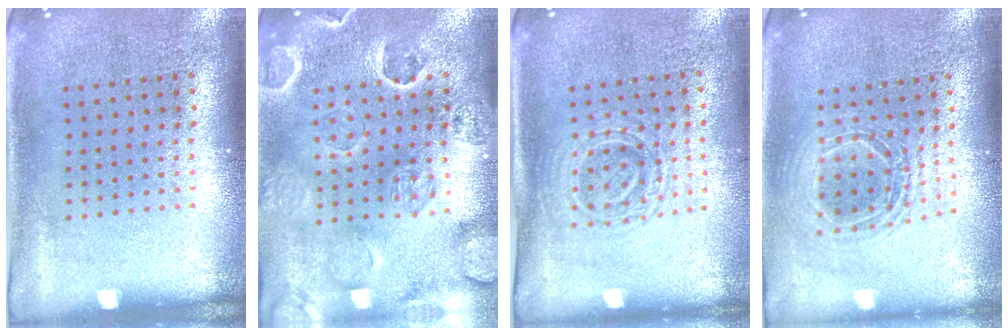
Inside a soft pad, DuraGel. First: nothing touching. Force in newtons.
{"total": 2.8, "press": 2.7, "slide": 0.8}
{"total": 1.5, "press": 1.4, "slide": 0.6}
{"total": 1.6, "press": 1.4, "slide": 0.8}